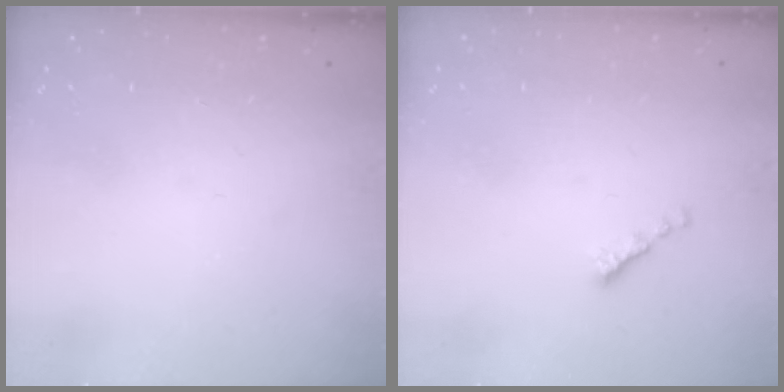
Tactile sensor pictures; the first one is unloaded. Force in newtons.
{"total": 0.0}